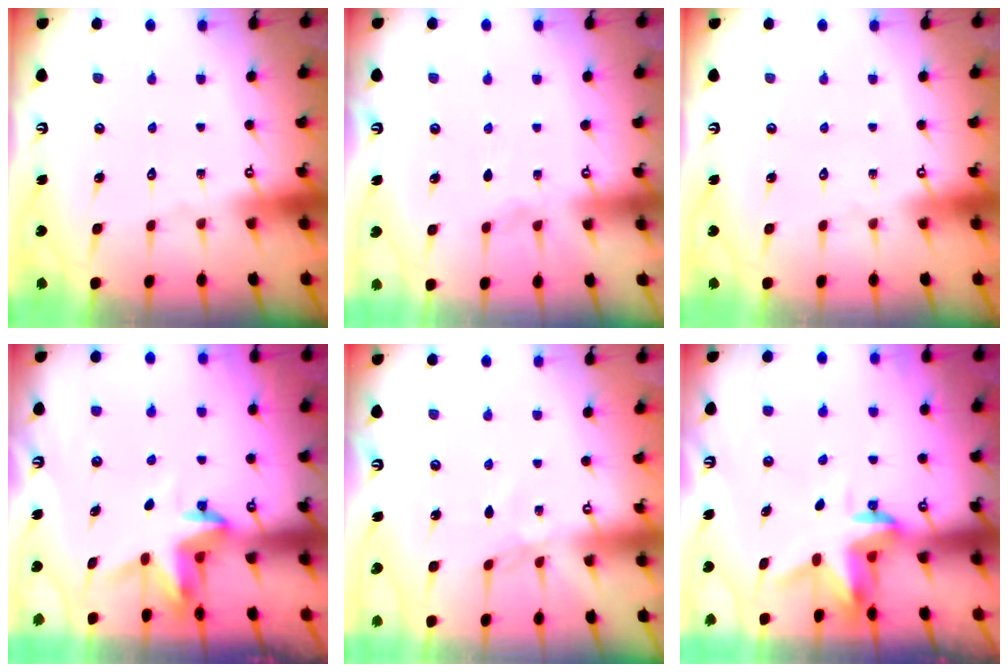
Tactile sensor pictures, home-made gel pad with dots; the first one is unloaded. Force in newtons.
{"total": 2.2, "press": 2.2, "slide": 0.3}
{"total": 0.0}
{"total": 3.8, "press": 3.8, "slide": 0.3}
{"total": 2.2, "press": 2.2, "slide": 0.4}
{"total": 3.1, "press": 3.1, "slide": 0.2}